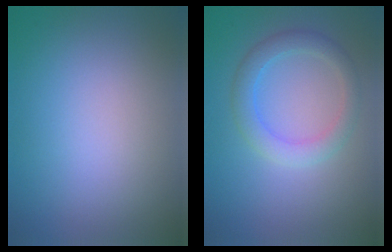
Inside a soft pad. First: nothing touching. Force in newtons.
{"total": 3.0, "press": 3.0, "slide": 0.1}